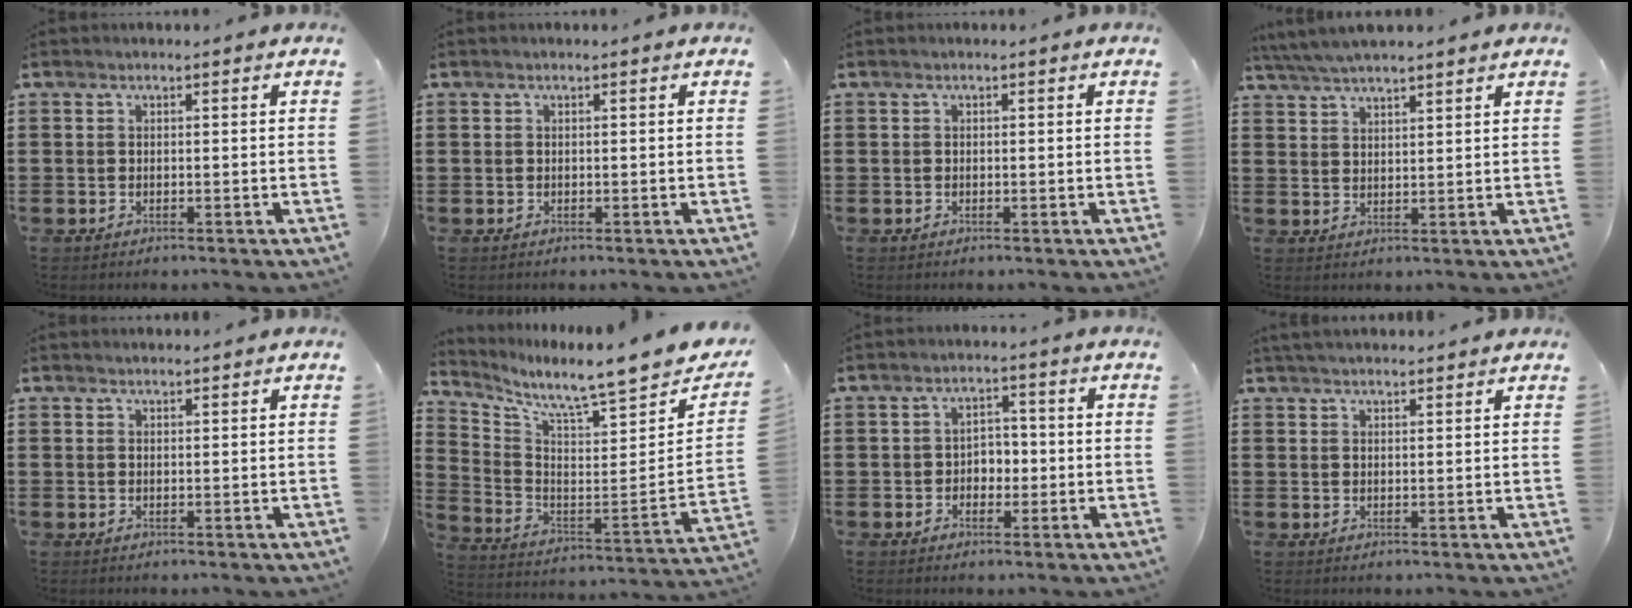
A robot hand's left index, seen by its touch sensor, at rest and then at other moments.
{"total": 0.0}
{"total": 0.0}
{"total": 4.0, "force": [3.7, 0.1, 1.4], "torque": [-0.039, -0.007, 0.069]}
{"total": 0.8, "force": [0.8, 0.0, 0.1], "torque": [-0.003, -0.002, 0.017]}
{"total": 7.3, "force": [6.5, -0.3, 3.2], "torque": [-0.083, -0.076, 0.099]}
{"total": 2.8, "force": [-0.9, 2.1, 1.5], "torque": [-0.035, 0.006, -0.025]}
{"total": 2.1, "force": [2.0, 0.2, 0.5], "torque": [-0.013, 0.003, 0.039]}